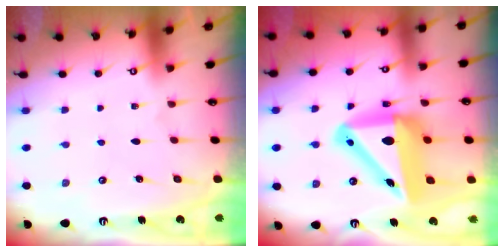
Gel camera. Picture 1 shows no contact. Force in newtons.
{"total": 17.0, "press": 16.5, "slide": 4.0}